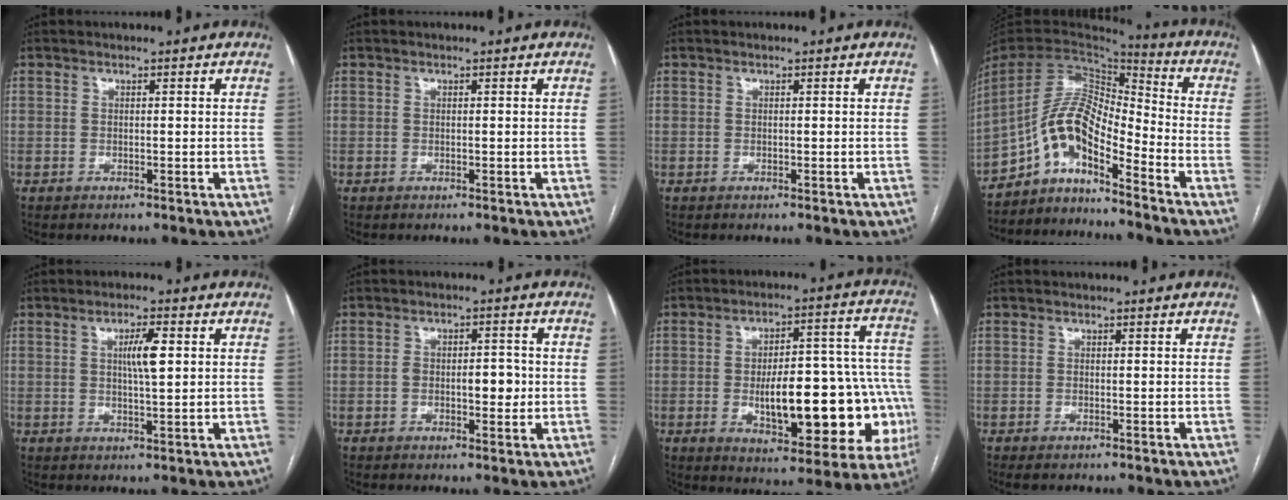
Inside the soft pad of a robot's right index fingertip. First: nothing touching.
{"total": 0.0}
{"total": 0.0}
{"total": 11.1, "force": [-7.7, 2.7, 7.6], "torque": [-0.146, 0.030, -0.139]}
{"total": 4.7, "force": [1.1, 0.7, 4.5], "torque": [-0.080, 0.004, 0.018]}
{"total": 5.1, "force": [-0.6, 2.4, 4.4], "torque": [-0.071, 0.011, -0.005]}
{"total": 21.5, "force": [-4.5, 7.9, 19.5], "torque": [-0.196, 0.042, -0.040]}
{"total": 1.3, "force": [-0.9, 0.5, 0.9], "torque": [-0.017, -0.002, -0.009]}